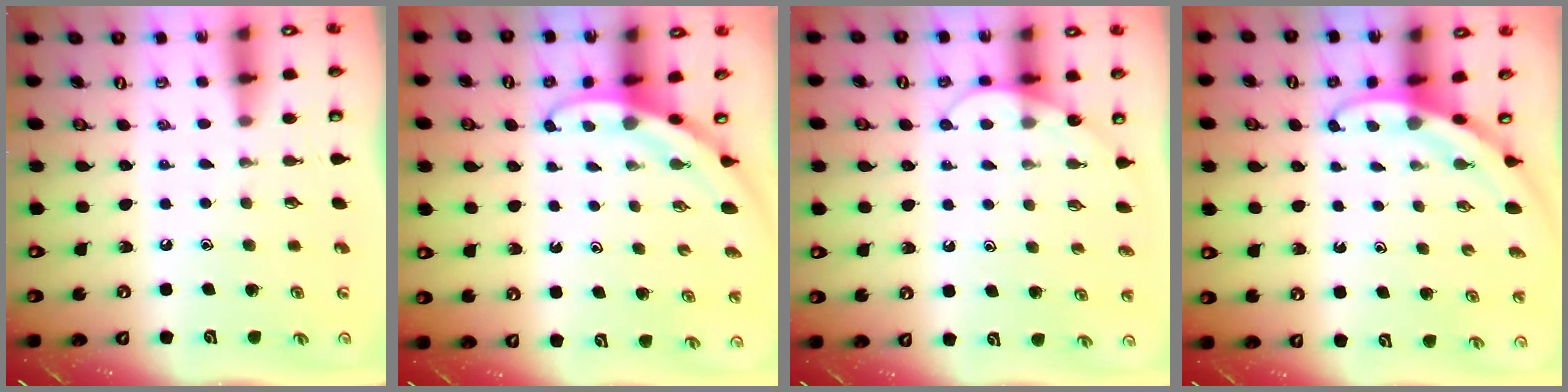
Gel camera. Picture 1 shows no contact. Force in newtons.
{"total": 3.0, "press": 3.0, "slide": 0.1}
{"total": 4.6, "press": 4.6, "slide": 0.3}
{"total": 3.0, "press": 3.0, "slide": 0.1}